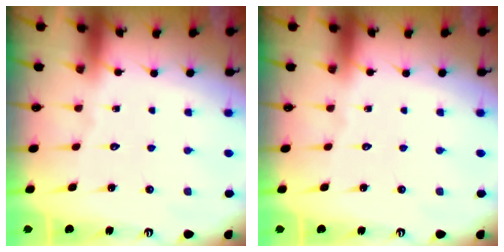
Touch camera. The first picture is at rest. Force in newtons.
{"total": 0.0}